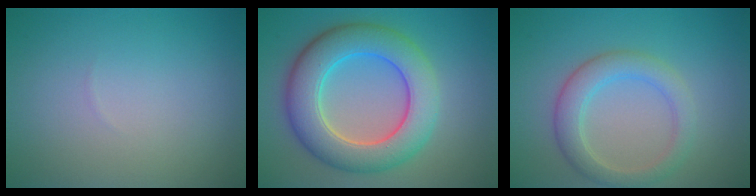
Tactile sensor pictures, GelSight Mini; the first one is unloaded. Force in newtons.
{"total": 8.3, "press": 8.3, "slide": 0.6}
{"total": 3.6, "press": 3.6, "slide": 0.1}